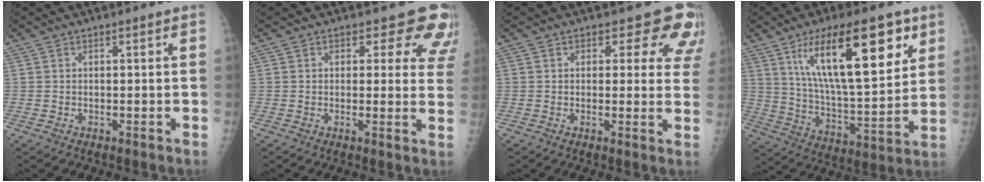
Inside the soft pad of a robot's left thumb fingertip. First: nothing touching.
{"total": 9.2, "force": [7.2, 4.9, 2.9], "torque": [0.025, -0.031, 0.050]}
{"total": 8.7, "force": [6.3, 5.0, 3.4], "torque": [0.016, -0.025, 0.045]}
{"total": 22.8, "force": [10.5, 7.7, 18.7], "torque": [-0.279, -0.040, 0.181]}